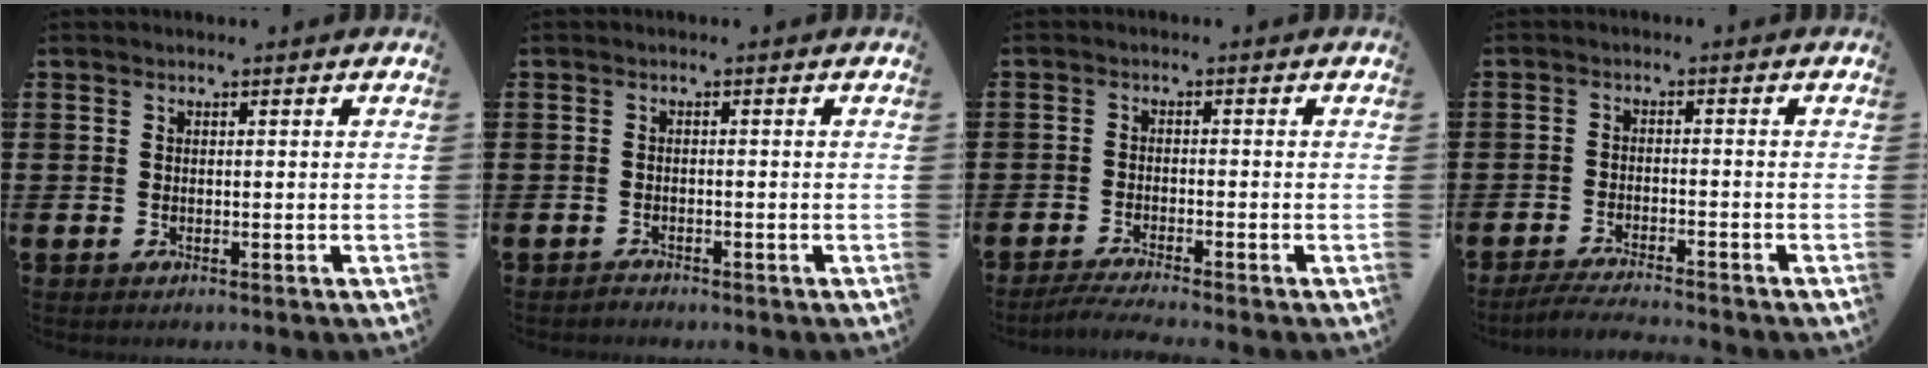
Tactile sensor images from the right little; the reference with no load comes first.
{"total": 0.8, "force": [-0.8, 0.1, -0.1], "torque": [-0.001, 0.000, -0.017]}
{"total": 2.2, "force": [-1.9, -0.1, 1.2], "torque": [-0.019, 0.001, -0.035]}
{"total": 2.9, "force": [-2.7, -0.2, 0.9], "torque": [-0.014, 0.002, -0.053]}